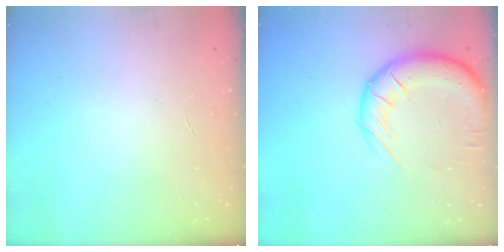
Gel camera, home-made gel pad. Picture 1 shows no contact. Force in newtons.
{"total": 15.0, "press": 14.5, "slide": 3.9}